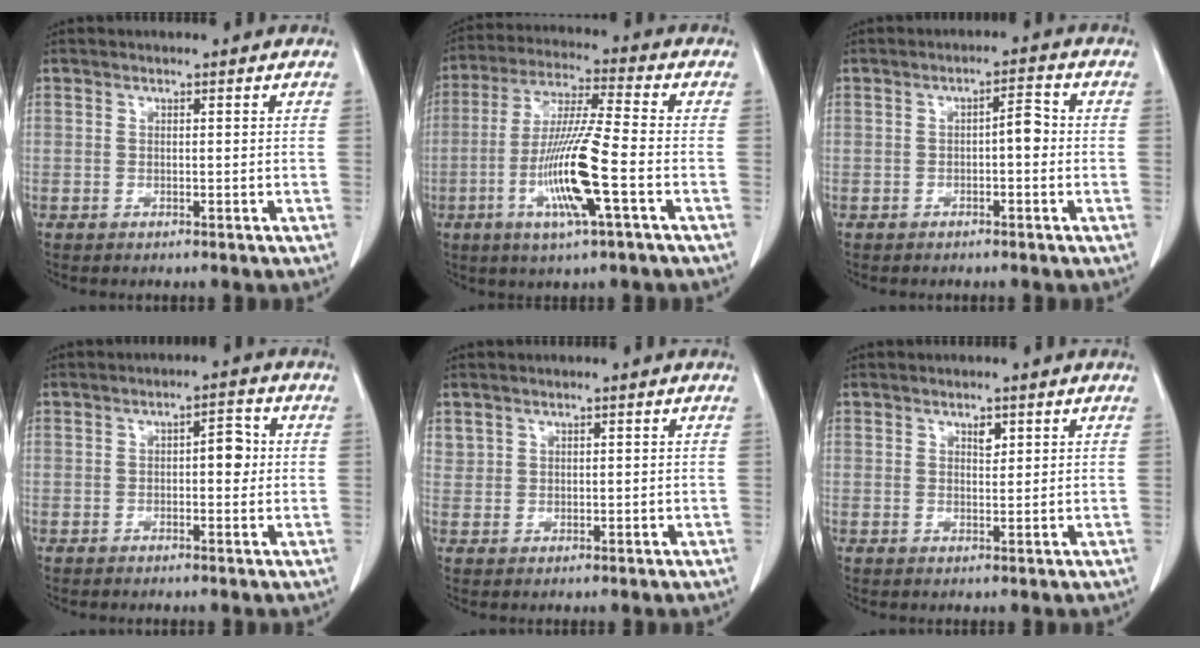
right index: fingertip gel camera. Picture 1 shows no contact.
{"total": 13.1, "force": [-4.0, 0.2, 12.5], "torque": [-0.249, -0.014, -0.079]}
{"total": 3.0, "force": [-0.4, 0.9, 2.8], "torque": [-0.040, 0.012, -0.006]}
{"total": 3.5, "force": [0.3, 1.5, 3.2], "torque": [-0.043, 0.011, 0.003]}
{"total": 1.6, "force": [1.2, 1.1, 0.1], "torque": [0.005, 0.003, 0.023]}
{"total": 1.5, "force": [0.9, 0.8, 1.0], "torque": [-0.014, -0.004, 0.015]}